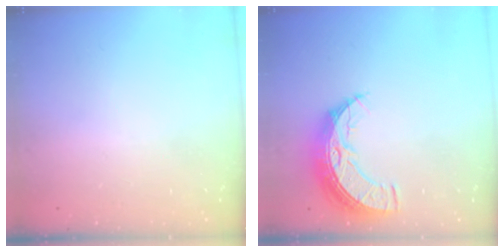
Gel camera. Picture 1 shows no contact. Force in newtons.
{"total": 9.9, "press": 9.9, "slide": 0.7}